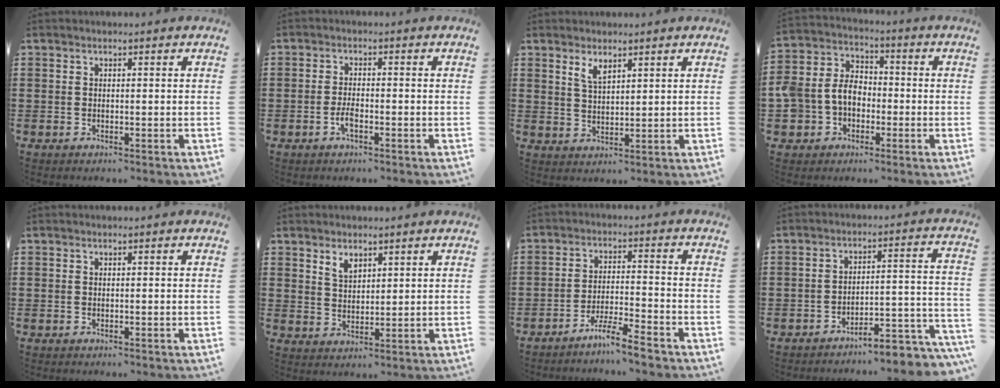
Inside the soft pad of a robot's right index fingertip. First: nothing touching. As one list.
[{"total": 2.6, "force": [-1.2, 0.8, 2.1], "torque": [-0.054, -0.004, -0.027]}, {"total": 2.9, "force": [2.1, 1.2, 1.7], "torque": [-0.037, 0.003, 0.038]}, {"total": 6.3, "force": [-1.1, 5.5, 2.8], "torque": [-0.096, 0.006, -0.029]}, {"total": 0.0}, {"total": 3.0, "force": [2.3, 1.6, 1.1], "torque": [-0.028, 0.004, 0.043]}, {"total": 5.3, "force": [-4.8, -0.4, 2.2], "torque": [-0.051, -0.011, -0.095]}, {"total": 5.2, "force": [-4.9, 0.5, 1.7], "torque": [-0.026, -0.008, -0.097]}]